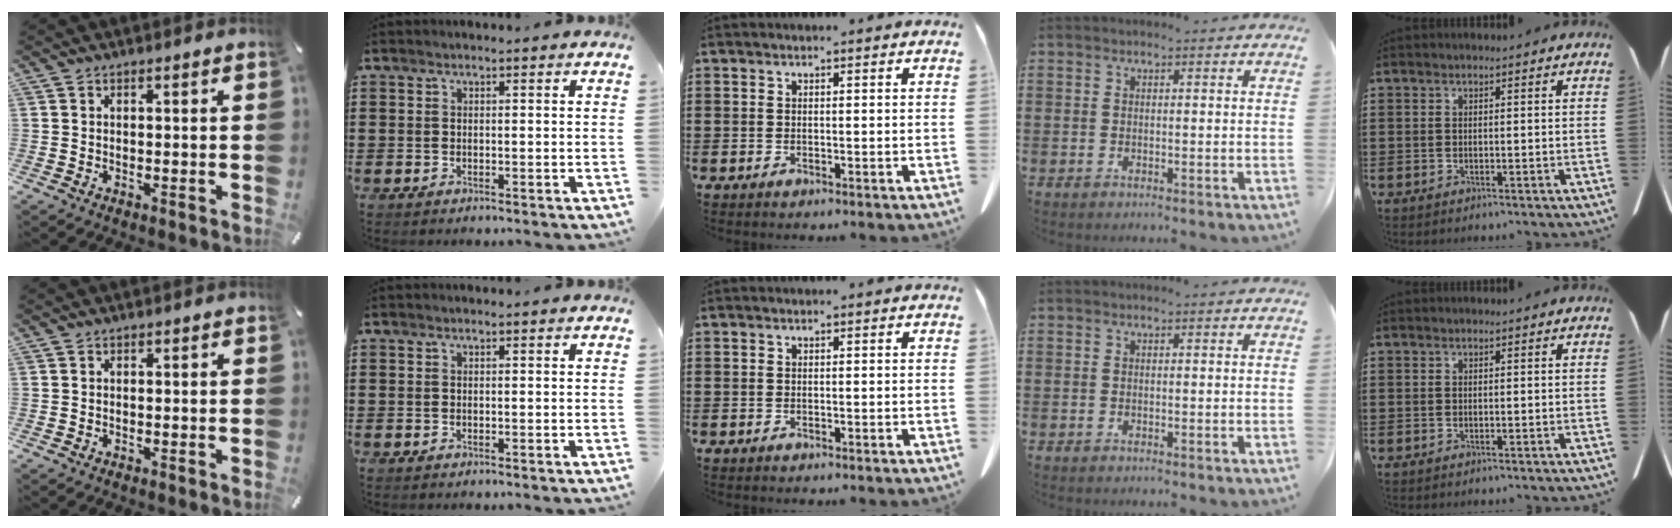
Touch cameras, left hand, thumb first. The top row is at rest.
{}